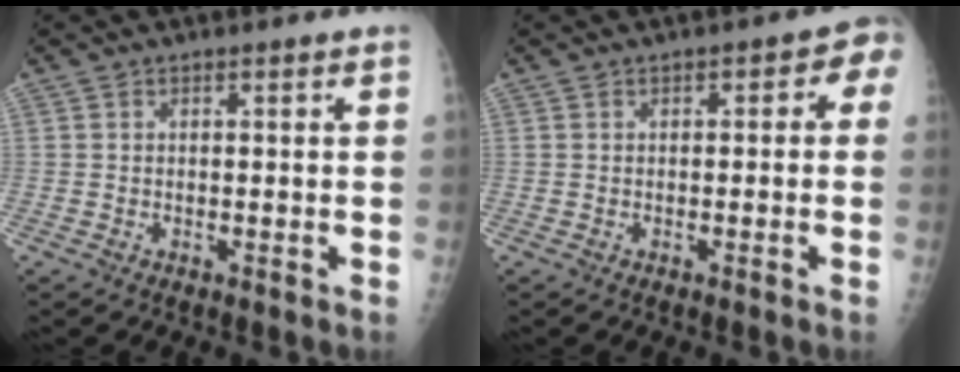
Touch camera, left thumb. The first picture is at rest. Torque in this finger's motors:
{"motor_torque": [-0.18, 0.17, -0.22, 0.01, 0.05]}